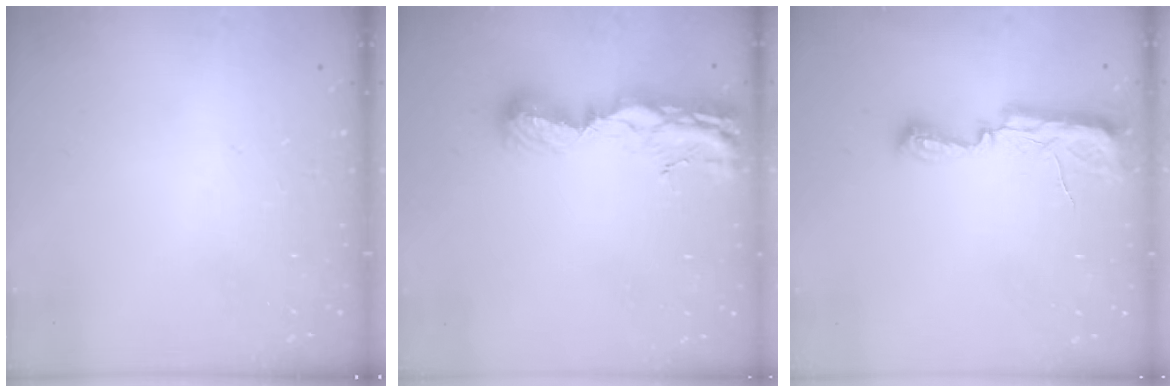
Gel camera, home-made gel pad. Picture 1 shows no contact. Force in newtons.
{"total": 10.1, "press": 10.0, "slide": 0.8}
{"total": 9.8, "press": 8.9, "slide": 4.2}